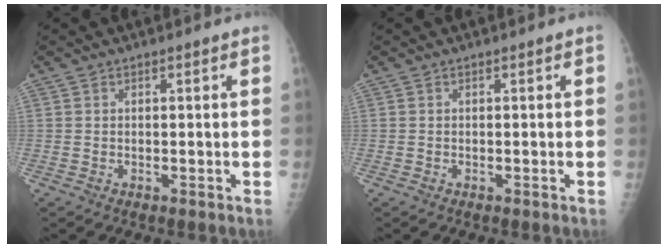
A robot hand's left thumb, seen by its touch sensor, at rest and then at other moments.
{"total": 0.0}